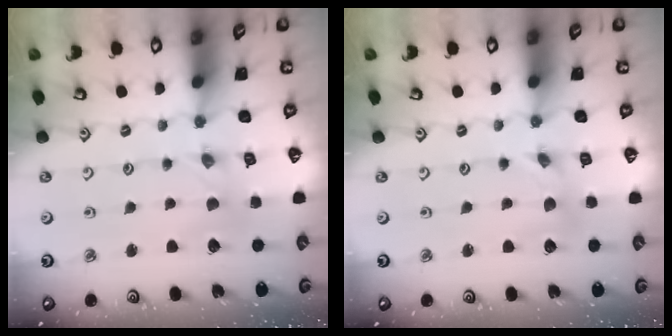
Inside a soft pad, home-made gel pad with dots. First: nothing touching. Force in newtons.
{"total": 0.0}